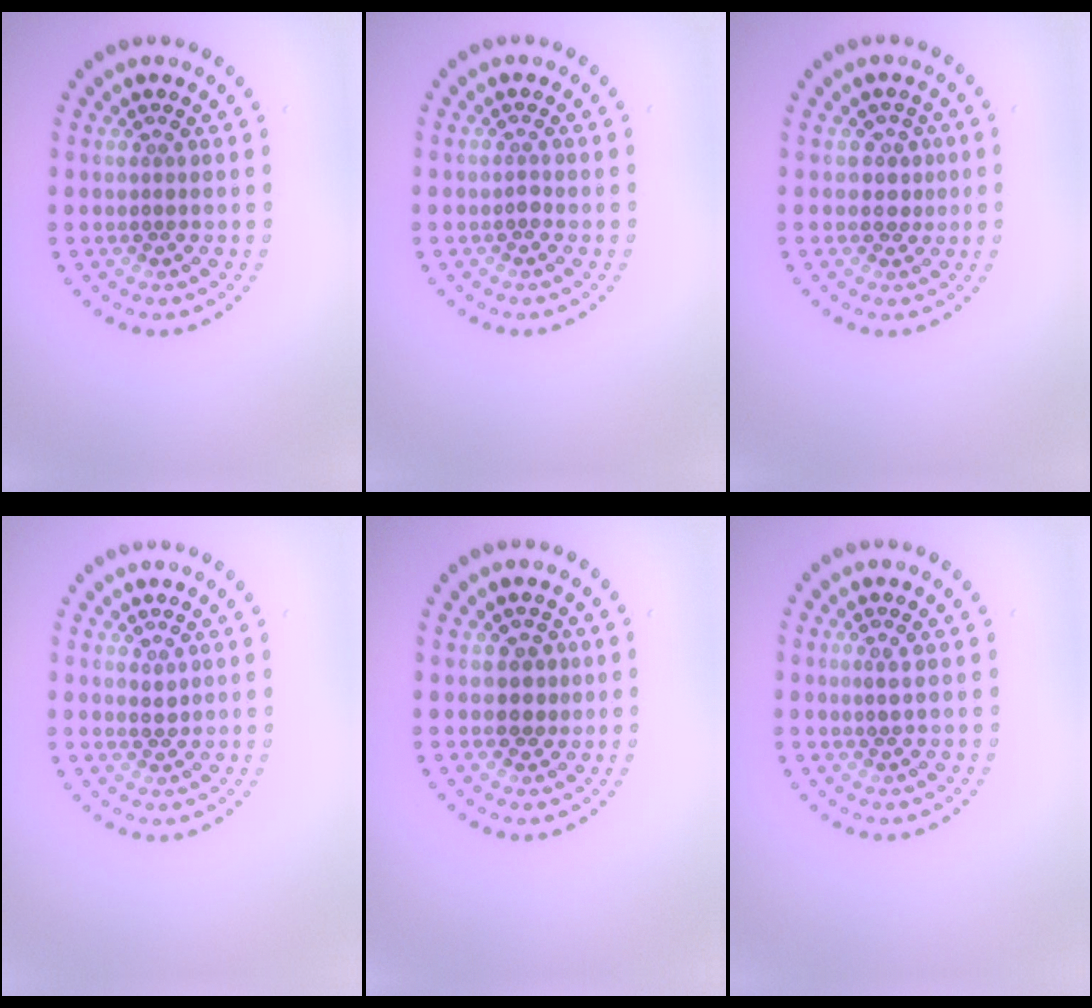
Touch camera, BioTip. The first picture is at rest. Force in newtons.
{"total": 0.6, "press": 0.4, "slide": 0.4}
{"total": 1.8, "press": 1.4, "slide": 1.2}
{"total": 0.9, "press": 0.9, "slide": 0.2}
{"total": 1.7, "press": 1.5, "slide": 0.8}
{"total": 0.9, "press": 0.8, "slide": 0.5}